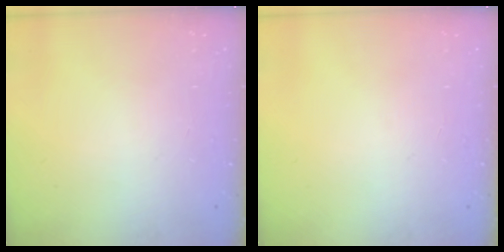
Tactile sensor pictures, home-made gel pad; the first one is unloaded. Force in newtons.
{"total": 0.0}